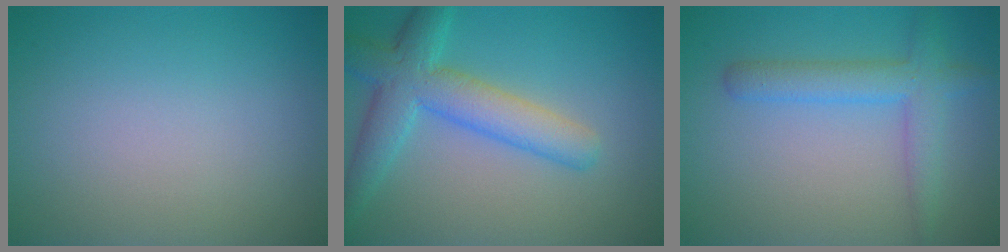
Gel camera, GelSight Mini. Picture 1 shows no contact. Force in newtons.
{"total": 5.8, "press": 5.8, "slide": 0.4}
{"total": 3.5, "press": 3.5, "slide": 0.2}